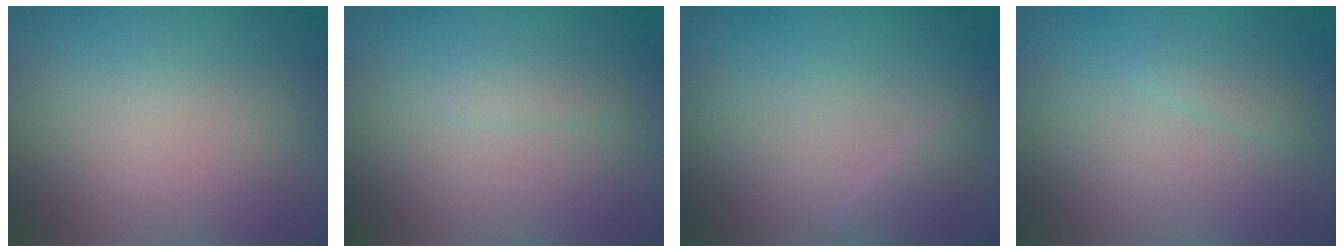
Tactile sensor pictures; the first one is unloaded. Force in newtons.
{"total": 1.0, "press": 1.0, "slide": 0.1}
{"total": 0.9, "press": 0.9, "slide": 0.0}
{"total": 1.0, "press": 1.0, "slide": 0.0}